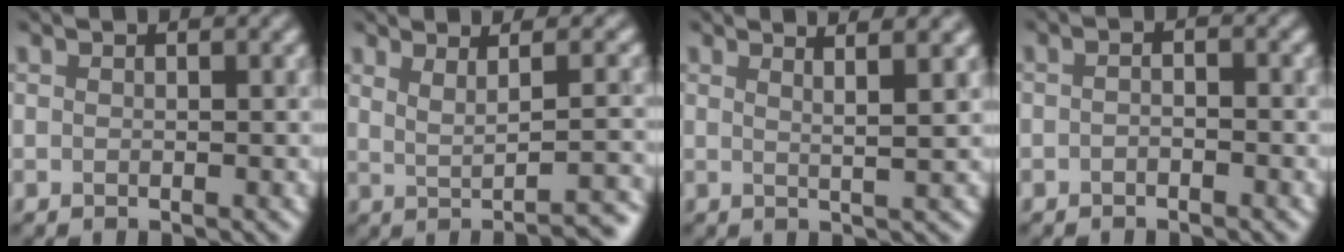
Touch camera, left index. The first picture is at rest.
{"total": 4.7, "force": [0.4, 1.8, 4.4], "torque": [-0.023, 0.015, 0.013]}
{"total": 4.4, "force": [2.8, 1.0, 3.3], "torque": [-0.034, 0.031, 0.021]}
{"total": 0.9, "force": [-0.9, -0.2, 0.2], "torque": [-0.012, -0.002, -0.007]}